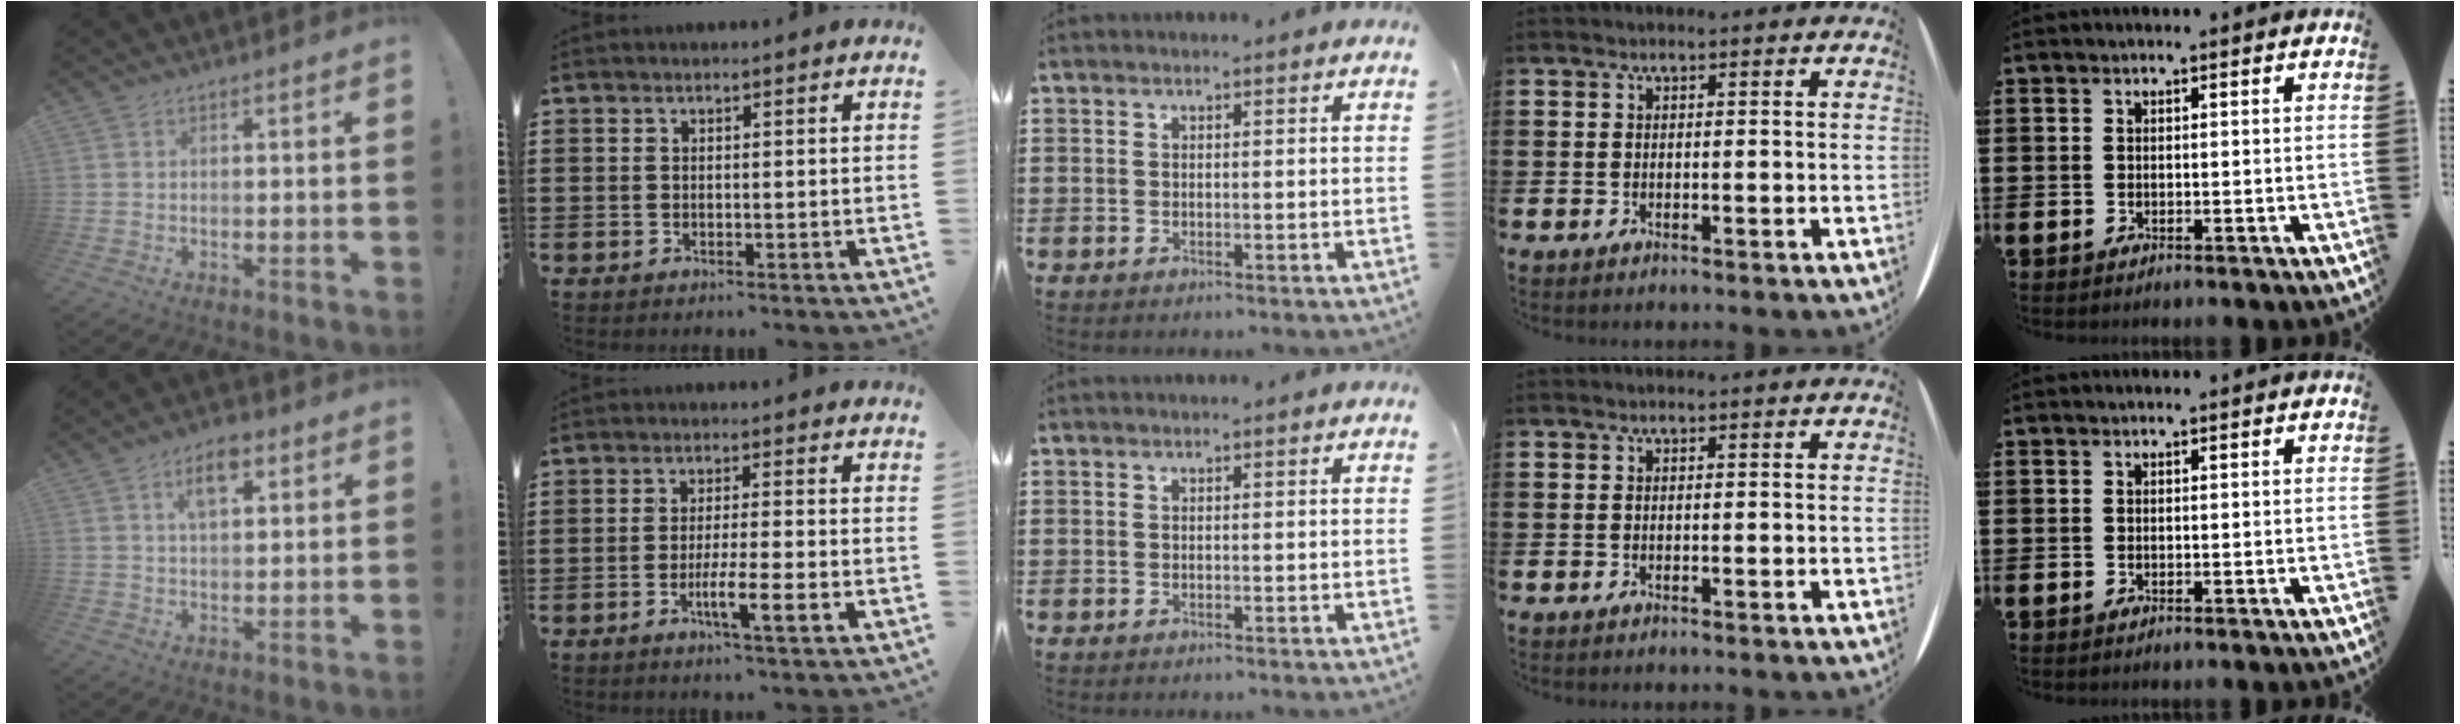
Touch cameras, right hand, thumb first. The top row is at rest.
{"thumb": {"total": 7.0, "force": [3.2, 3.6, 5.0], "torque": [-0.077, -0.002, 0.054]}, "index": {"total": 6.3, "force": [-2.3, 0.4, 5.8], "torque": [-0.102, -0.012, -0.040]}}